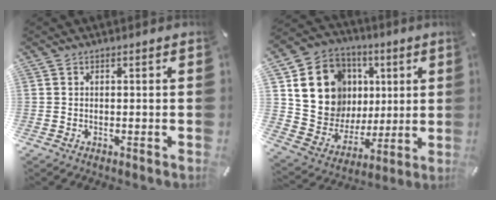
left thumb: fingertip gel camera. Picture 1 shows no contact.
{"total": 17.2, "force": [5.9, 15.0, 5.8], "torque": [-0.093, -0.028, 0.137]}